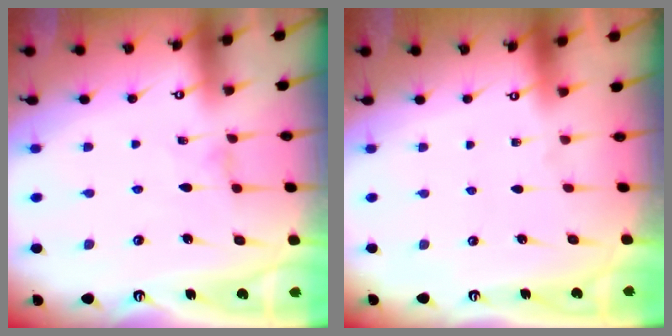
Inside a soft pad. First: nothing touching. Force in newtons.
{"total": 0.0}